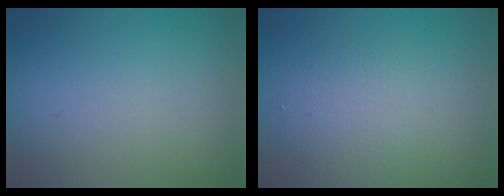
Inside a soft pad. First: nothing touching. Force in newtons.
{"total": 2.5, "press": 2.5, "slide": 0.1}